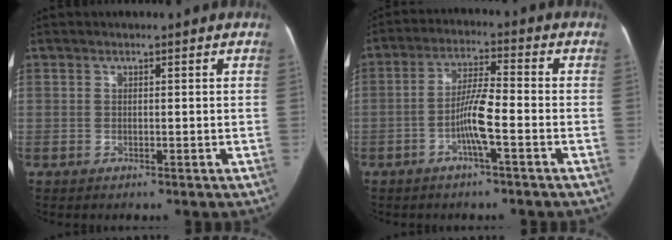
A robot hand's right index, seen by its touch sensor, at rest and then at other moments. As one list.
[{"total": 6.5, "force": [-2.5, 0.3, 6.0], "torque": [-0.121, 0.011, -0.046]}]